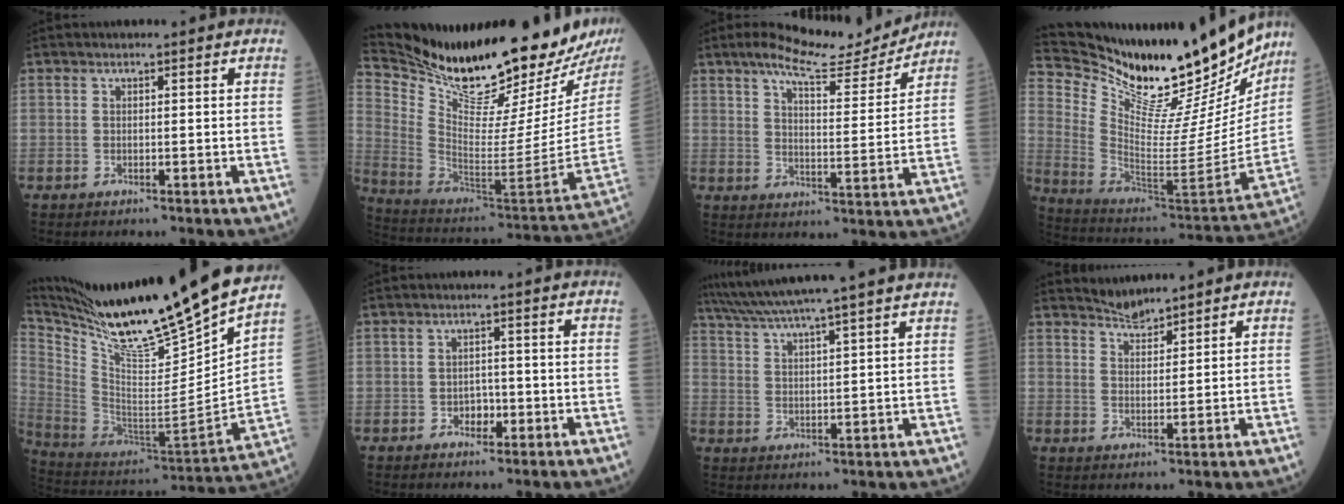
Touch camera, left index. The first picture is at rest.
{"total": 28.0, "force": [23.8, 1.9, 14.6], "torque": [-0.258, -0.090, 0.370]}
{"total": 10.7, "force": [9.8, 1.0, 4.0], "torque": [-0.069, -0.005, 0.144]}
{"total": 30.2, "force": [25.8, 6.7, 14.2], "torque": [-0.235, -0.070, 0.374]}
{"total": 30.1, "force": [24.8, 0.5, 17.0], "torque": [-0.304, -0.068, 0.401]}
{"total": 1.9, "force": [-0.9, 1.4, 1.0], "torque": [-0.012, 0.006, -0.014]}
{"total": 17.5, "force": [15.4, -1.5, 8.3], "torque": [-0.149, 0.010, 0.219]}
{"total": 3.3, "force": [3.3, 0.1, 0.0], "torque": [-0.006, 0.005, 0.063]}